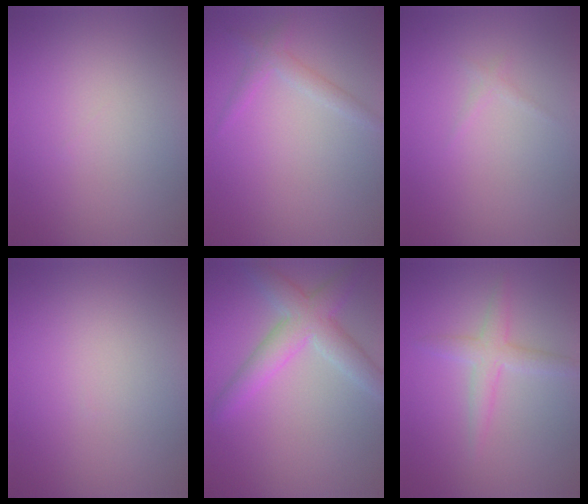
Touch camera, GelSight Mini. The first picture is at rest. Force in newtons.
{"total": 1.6, "press": 1.6, "slide": 0.1}
{"total": 0.6, "press": 0.6, "slide": 0.0}
{"total": 0.0}
{"total": 4.6, "press": 4.6, "slide": 0.3}
{"total": 2.4, "press": 2.4, "slide": 0.0}